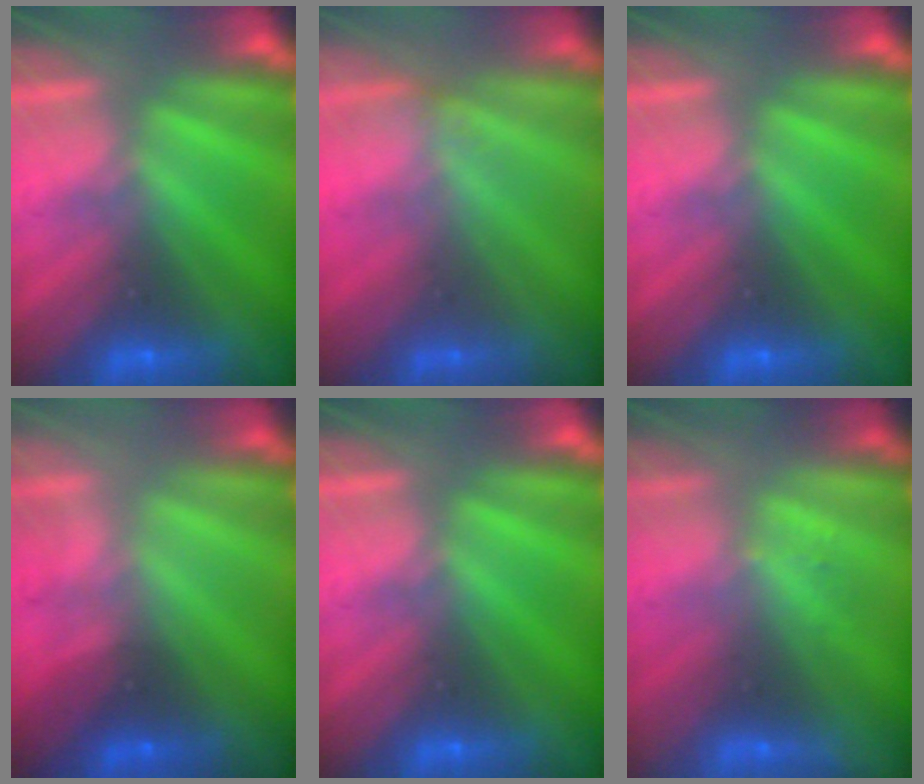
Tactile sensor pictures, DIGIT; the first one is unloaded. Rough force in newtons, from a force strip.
{"total": 1.7}
{"total": 0.0}
{"total": 1.8}
{"total": 0.0}
{"total": 1.3}